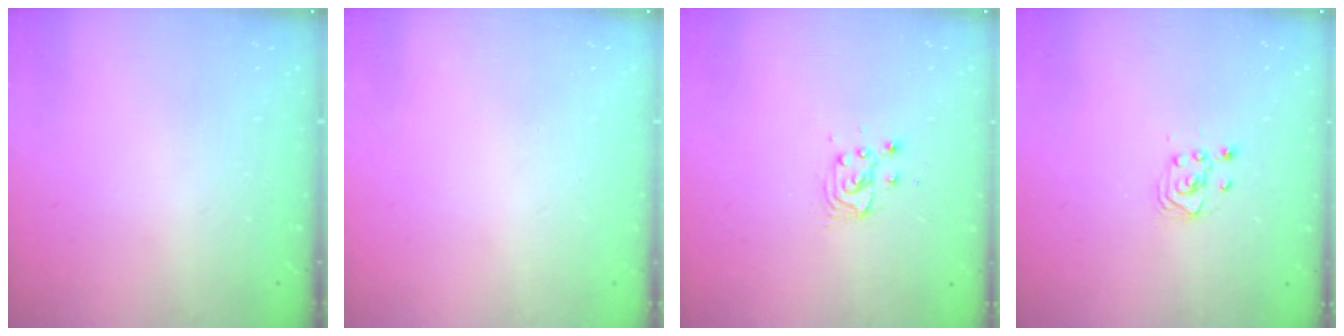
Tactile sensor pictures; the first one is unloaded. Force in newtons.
{"total": 0.0}
{"total": 4.0, "press": 4.0, "slide": 0.4}
{"total": 2.5, "press": 2.2, "slide": 1.1}